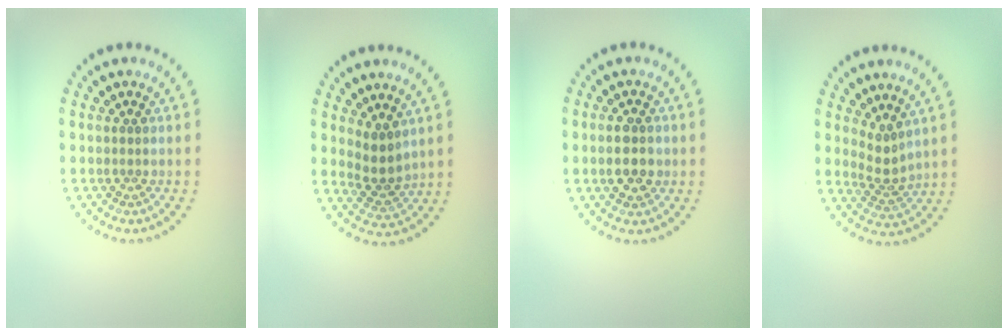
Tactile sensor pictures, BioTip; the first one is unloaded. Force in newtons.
{"total": 2.6, "press": 2.0, "slide": 1.6}
{"total": 3.0, "press": 3.0, "slide": 0.1}
{"total": 2.3, "press": 1.5, "slide": 1.8}